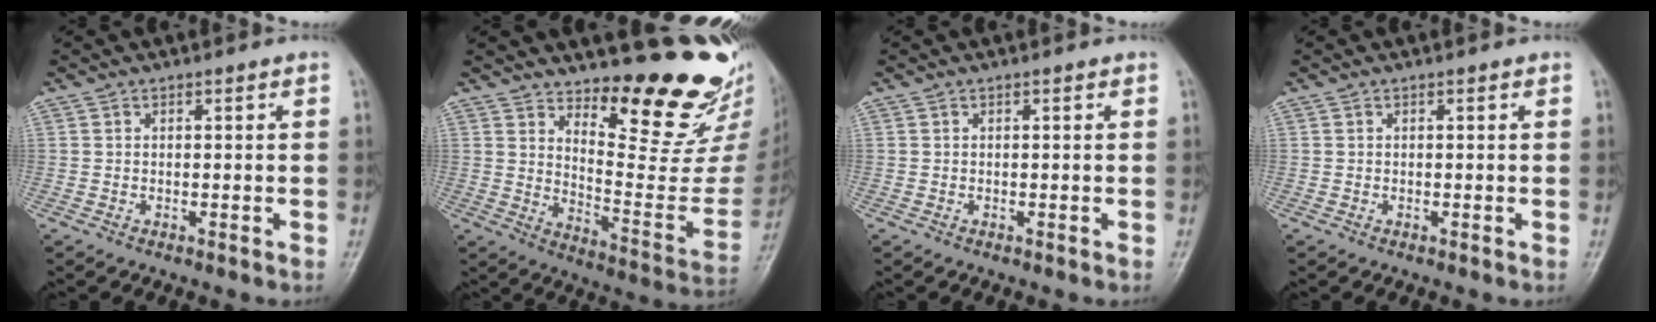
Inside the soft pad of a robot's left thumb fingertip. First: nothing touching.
{"total": 20.3, "force": [16.4, 5.8, 10.4], "torque": [-0.096, -0.152, 0.232]}
{"total": 0.0}
{"total": 0.0}